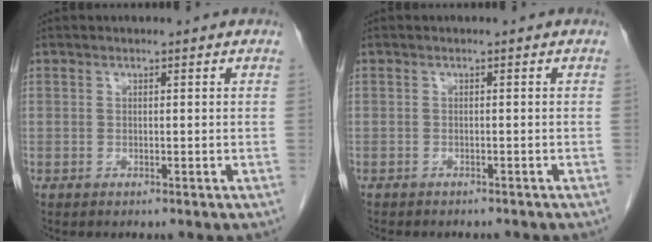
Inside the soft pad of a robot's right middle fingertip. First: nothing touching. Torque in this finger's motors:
{"motor_torque": [0.38, -0.25, 0.11, 0.02]}